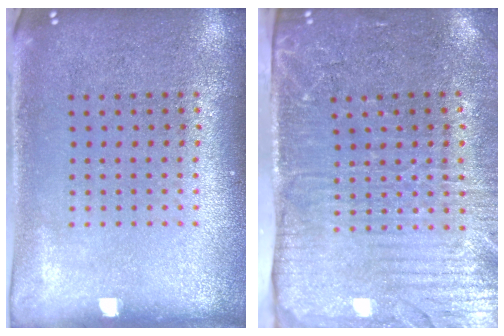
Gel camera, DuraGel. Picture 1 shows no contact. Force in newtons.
{"total": 4.3, "press": 3.6, "slide": 2.3}